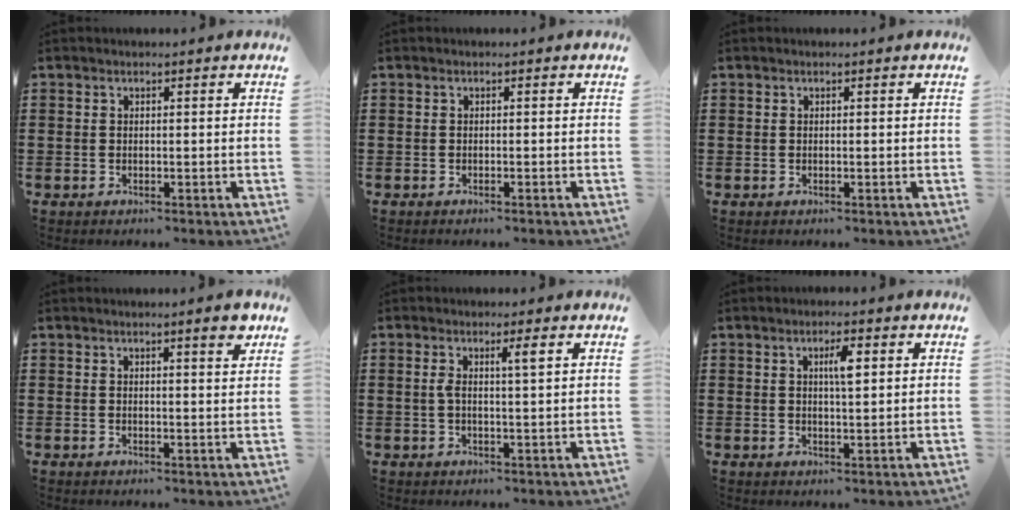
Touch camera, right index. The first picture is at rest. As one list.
[{"total": 0.5, "force": [-0.5, -0.1, 0.1], "torque": [-0.004, -0.004, -0.010]}, {"total": 0.0}, {"total": 2.6, "force": [1.8, 0.2, 1.9], "torque": [-0.025, -0.003, 0.028]}, {"total": 2.8, "force": [0.8, 0.2, 2.6], "torque": [-0.053, 0.000, 0.010]}, {"total": 3.4, "force": [1.0, 0.8, 3.2], "torque": [-0.056, 0.005, 0.012]}]